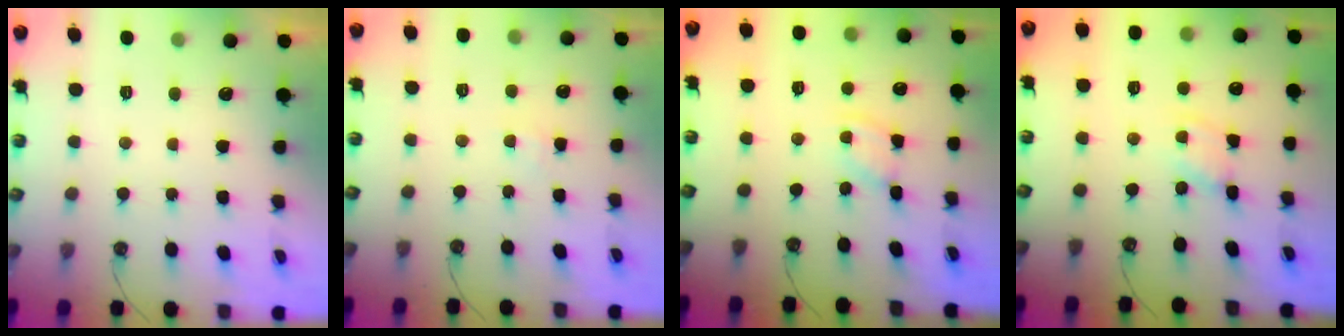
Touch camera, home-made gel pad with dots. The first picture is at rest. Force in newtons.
{"total": 2.5, "press": 2.4, "slide": 0.4}
{"total": 1.9, "press": 1.9, "slide": 0.3}
{"total": 1.9, "press": 1.9, "slide": 0.2}